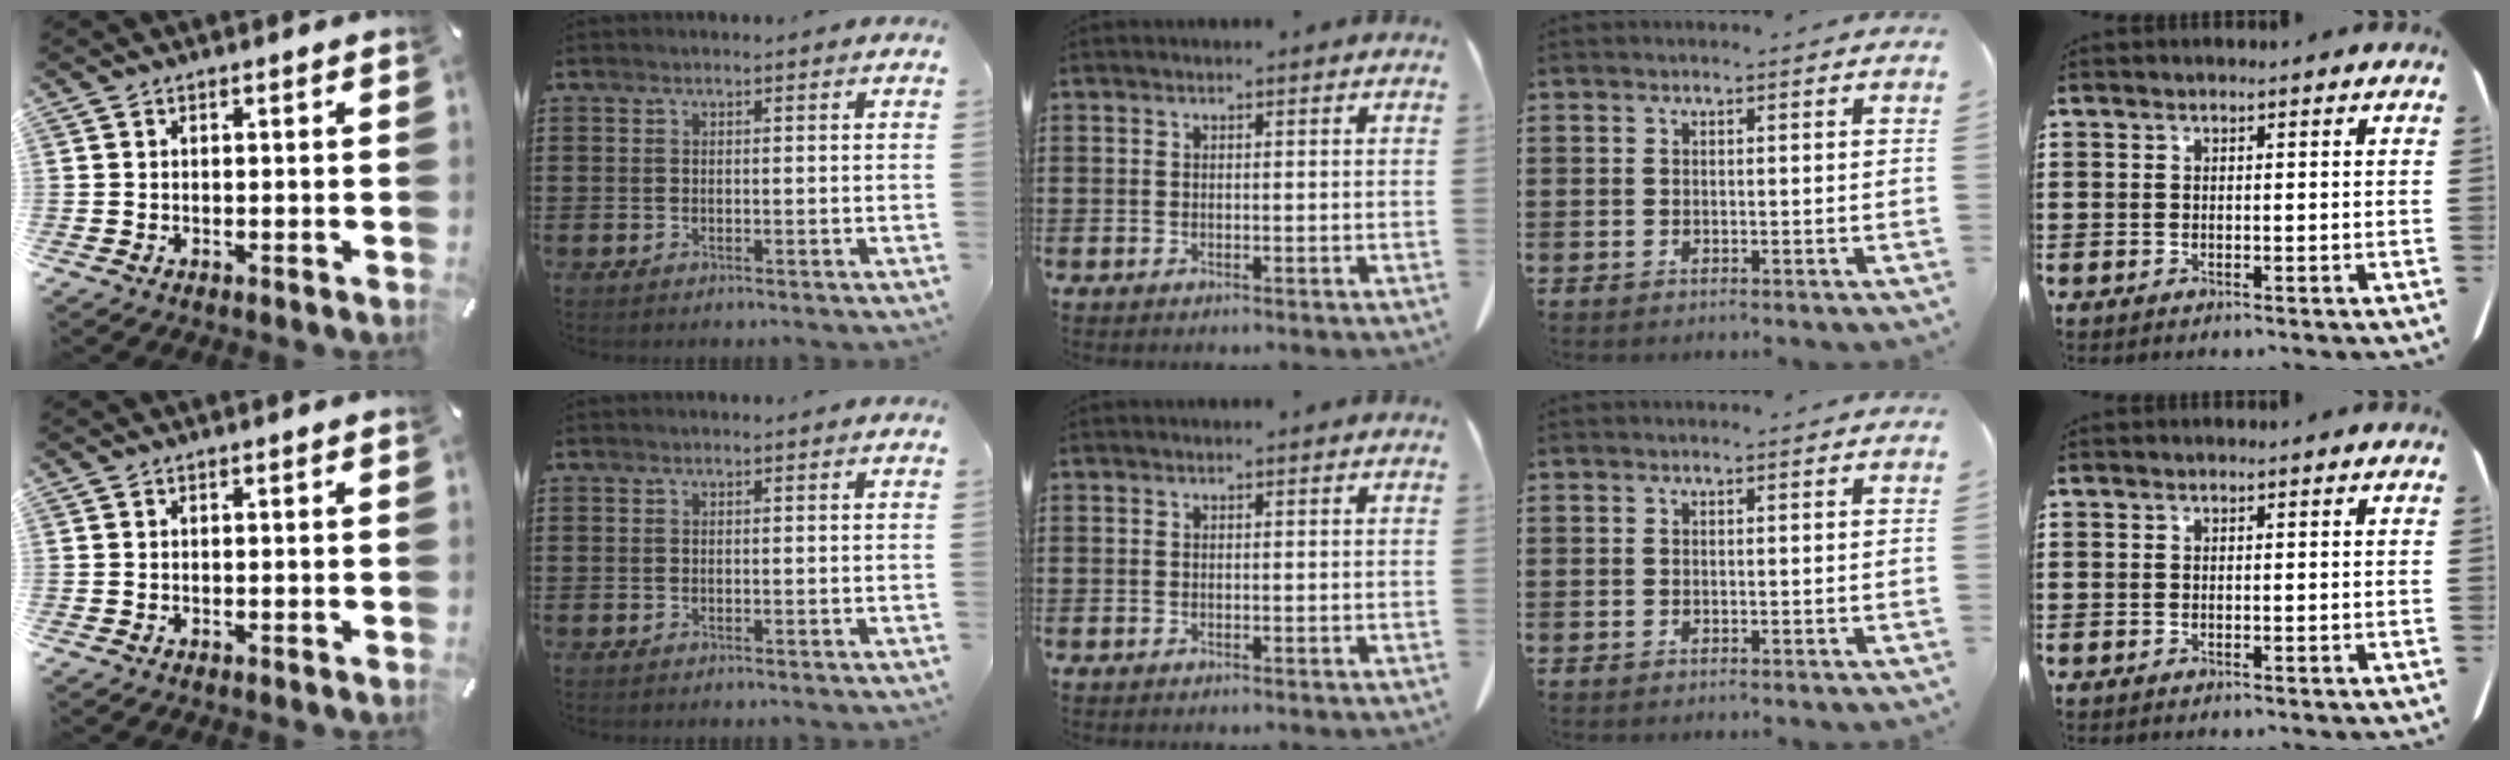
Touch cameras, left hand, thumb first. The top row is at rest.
{}